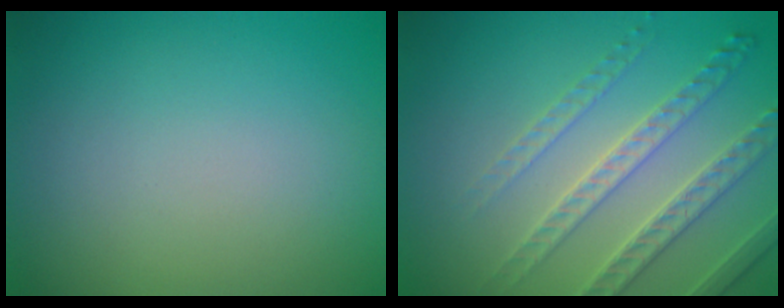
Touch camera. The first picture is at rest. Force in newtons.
{"total": 4.1, "press": 3.8, "slide": 1.5}